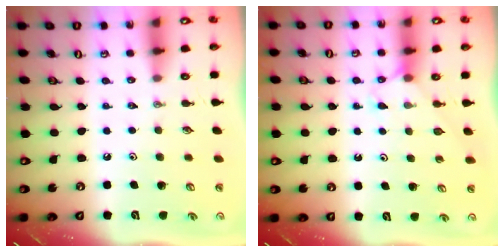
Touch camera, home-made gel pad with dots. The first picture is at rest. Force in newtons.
{"total": 5.3, "press": 5.2, "slide": 0.5}